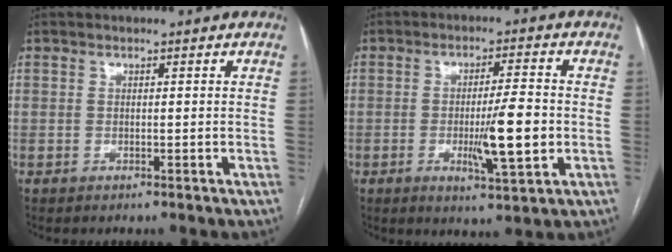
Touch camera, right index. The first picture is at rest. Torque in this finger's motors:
{"motor_torque": [1.96, 0.18, 0.78, 0.20]}